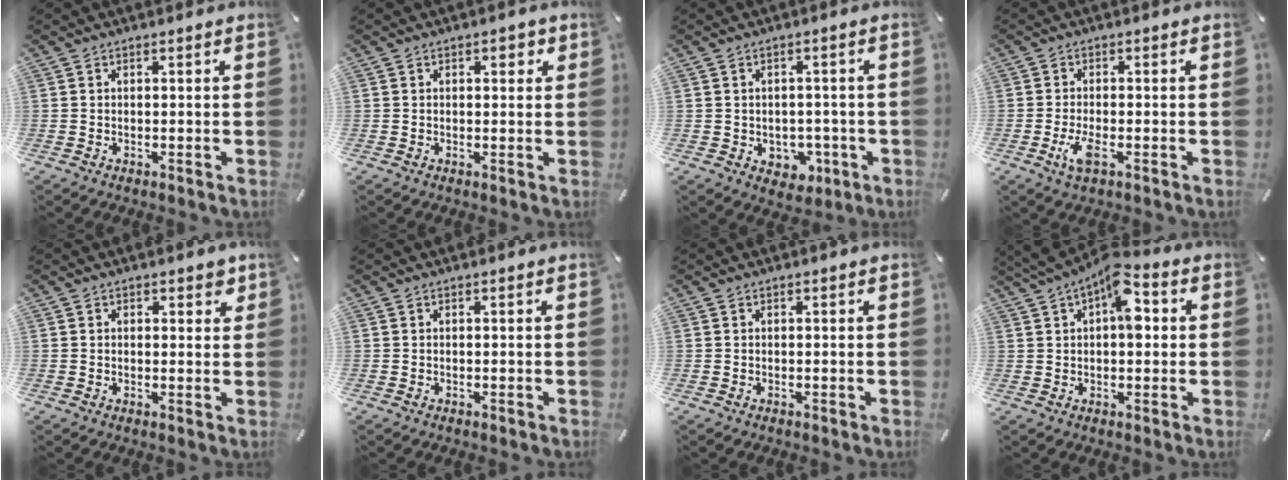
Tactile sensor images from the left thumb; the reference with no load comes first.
{"total": 2.2, "force": [0.7, 1.3, 1.6], "torque": [-0.017, 0.002, 0.006]}
{"total": 4.7, "force": [-0.8, 4.3, 1.8], "torque": [-0.011, 0.002, -0.015]}
{"total": 4.3, "force": [-1.5, 1.5, 3.8], "torque": [-0.090, -0.007, -0.031]}
{"total": 2.3, "force": [1.1, 1.5, 1.3], "torque": [-0.004, -0.002, 0.012]}
{"total": 0.0}
{"total": 0.0}
{"total": 10.4, "force": [3.5, 5.3, 8.2], "torque": [-0.108, -0.013, 0.057]}